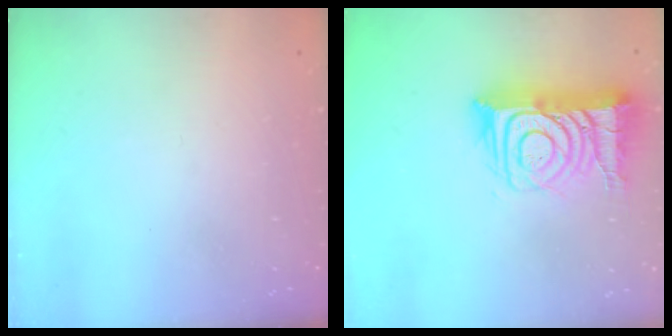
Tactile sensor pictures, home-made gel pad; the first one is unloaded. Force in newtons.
{"total": 17.6, "press": 17.5, "slide": 1.6}